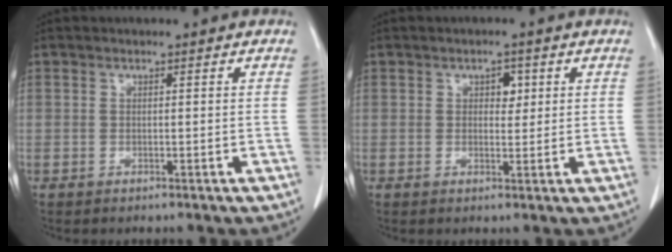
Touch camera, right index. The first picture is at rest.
{"total": 2.2, "force": [0.8, 1.3, 1.6], "torque": [-0.022, 0.001, 0.011]}